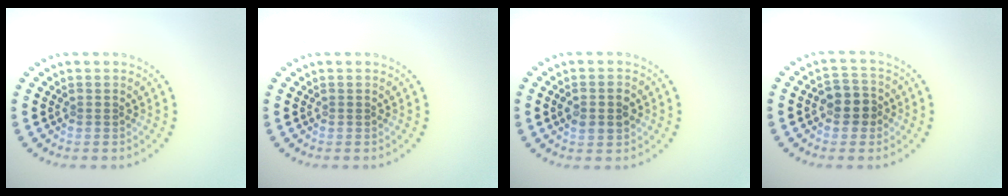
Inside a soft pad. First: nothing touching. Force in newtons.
{"total": 0.0}
{"total": 2.4, "press": 2.4, "slide": 0.2}
{"total": 2.8, "press": 2.6, "slide": 0.8}